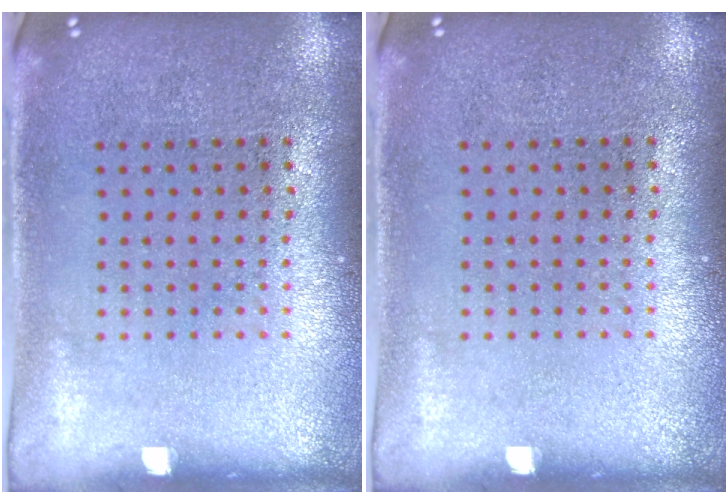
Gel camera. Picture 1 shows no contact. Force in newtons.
{"total": 0.0}